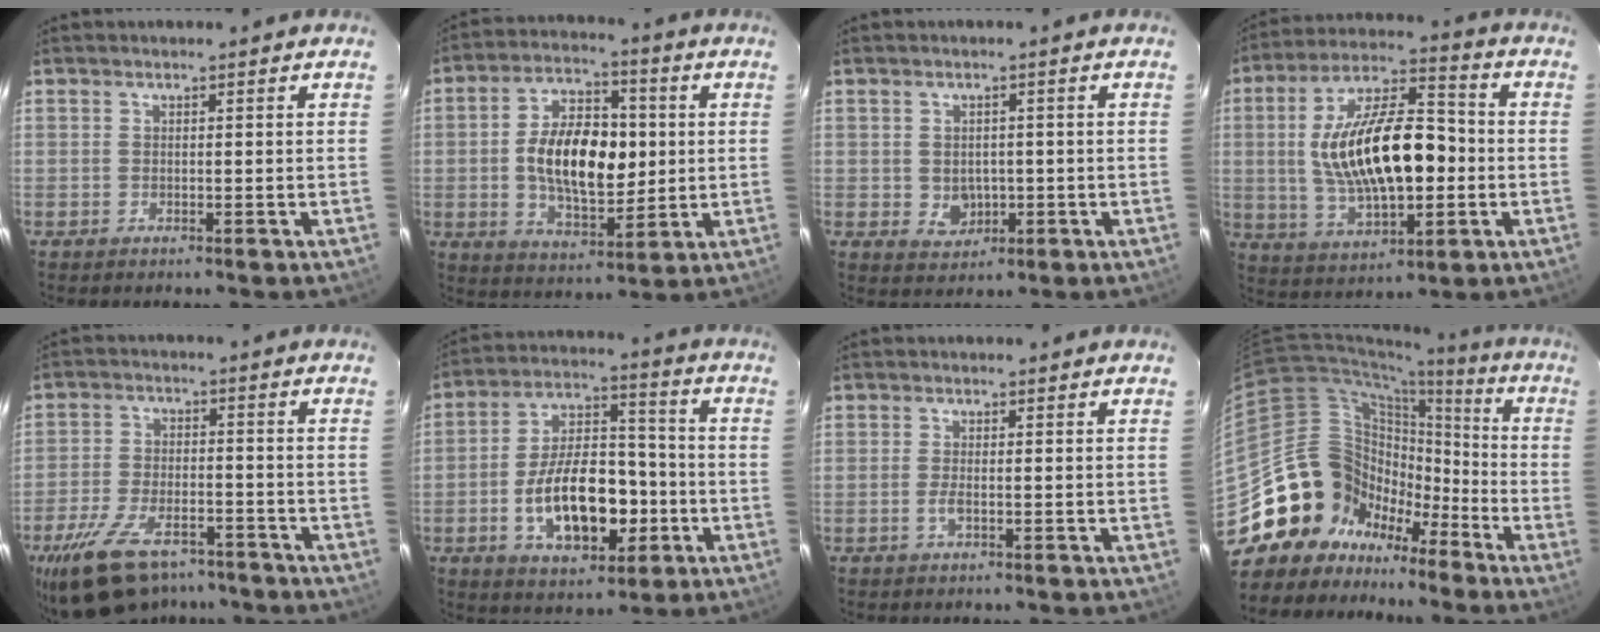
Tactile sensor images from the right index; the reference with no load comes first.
{"total": 15.6, "force": [0.4, 8.6, 13.0], "torque": [-0.231, 0.014, 0.015]}
{"total": 4.3, "force": [-0.5, 3.8, 2.0], "torque": [-0.038, 0.003, 0.005]}
{"total": 20.3, "force": [-0.8, 9.1, 18.2], "torque": [-0.336, 0.011, -0.003]}
{"total": 16.2, "force": [-11.6, 7.7, 8.2], "torque": [-0.185, -0.024, -0.189]}
{"total": 16.7, "force": [-4.6, 9.0, 13.3], "torque": [-0.250, 0.016, -0.062]}
{"total": 1.9, "force": [-0.6, 0.5, 1.7], "torque": [-0.037, -0.002, -0.011]}
{"total": 19.8, "force": [-12.1, 14.5, 6.1], "torque": [-0.136, 0.057, -0.203]}